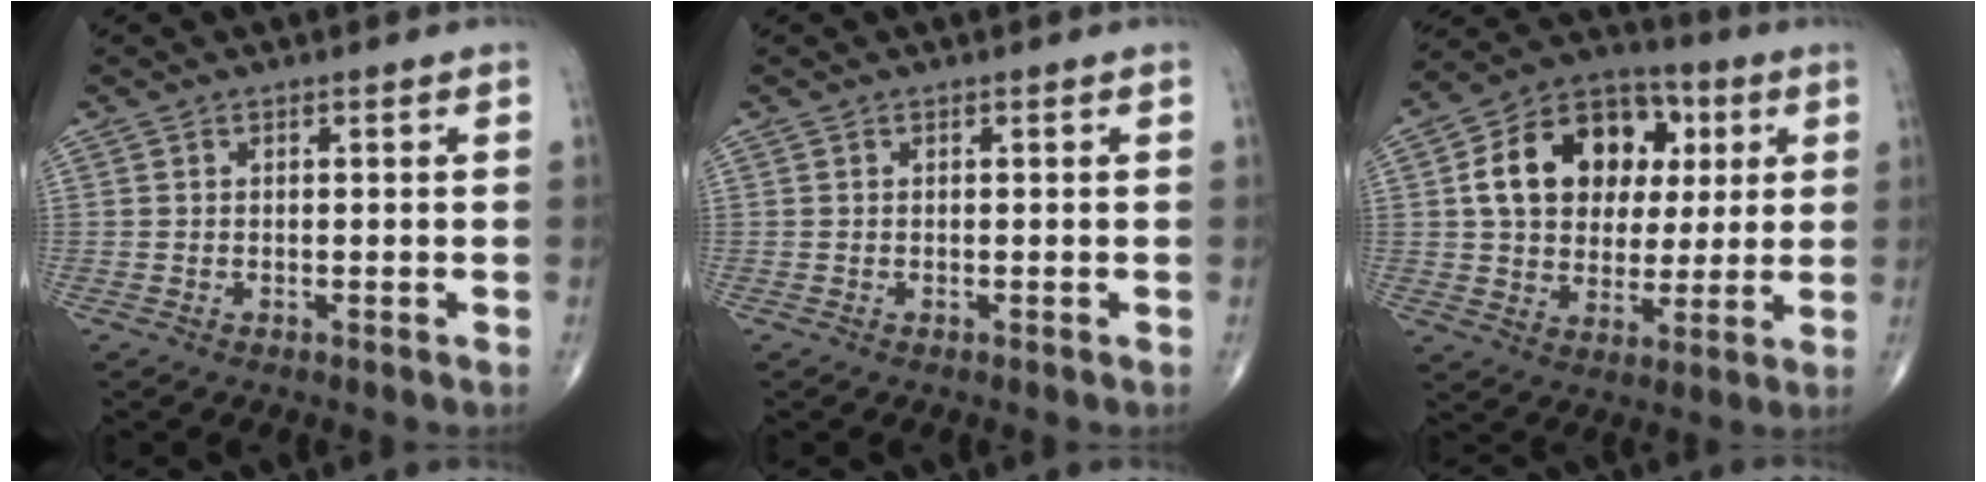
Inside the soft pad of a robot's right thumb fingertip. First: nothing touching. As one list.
[{"total": 0.0}, {"total": 18.5, "force": [4.2, 13.8, 11.5], "torque": [-0.160, 0.012, 0.067]}]